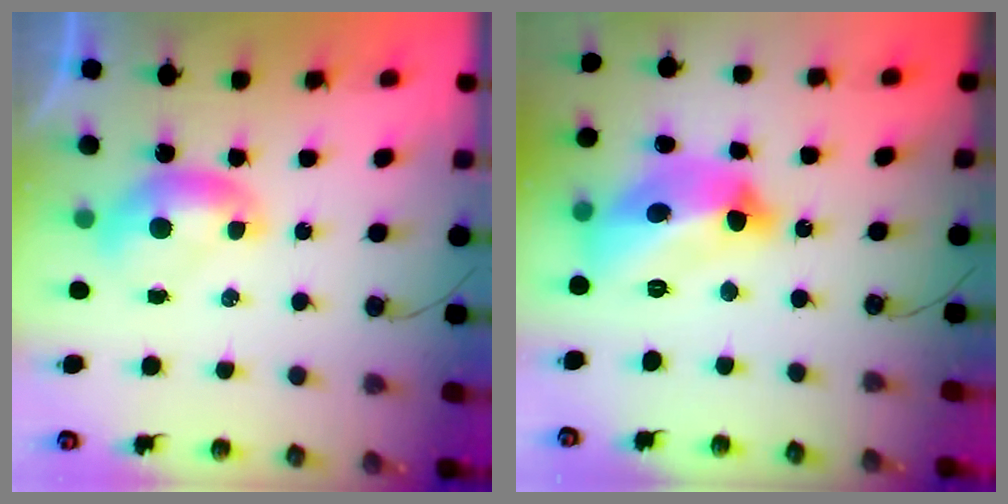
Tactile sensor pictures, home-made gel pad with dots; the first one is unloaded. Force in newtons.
{"total": 15.4, "press": 15.3, "slide": 0.9}